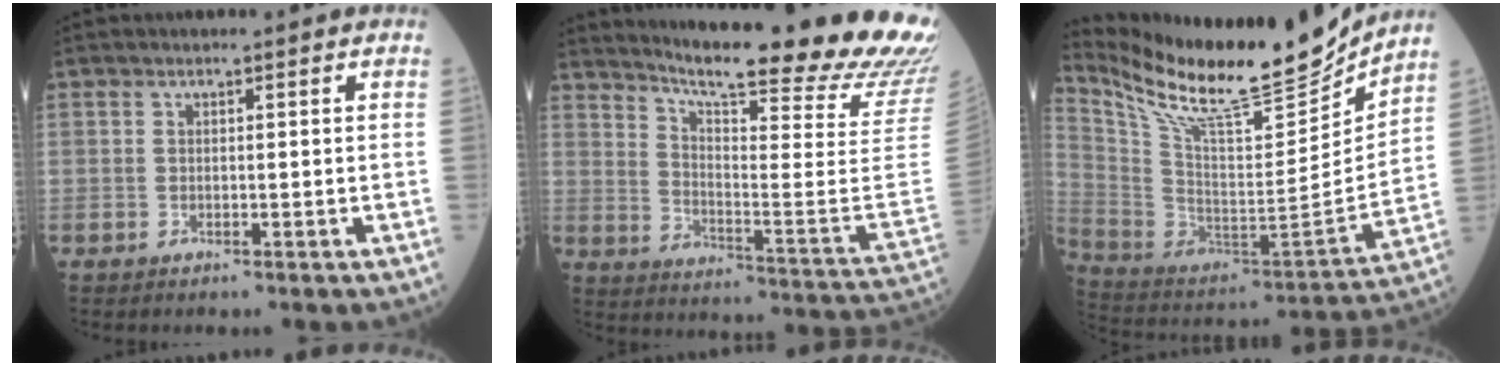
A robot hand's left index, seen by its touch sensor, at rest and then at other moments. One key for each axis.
{"total": 29.5, "fx": 25.4, "fy": 0.8, "fz": 15.0, "tx": -0.228, "ty": -0.113, "tz": 0.324}
{"total": 22.7, "fx": 20.1, "fy": 2.1, "fz": 10.3, "tx": -0.208, "ty": -0.052, "tz": 0.340}